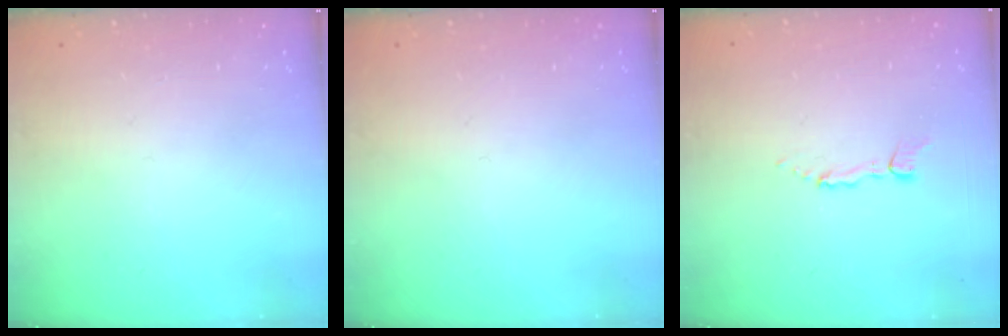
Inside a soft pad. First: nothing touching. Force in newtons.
{"total": 0.0}
{"total": 3.0, "press": 3.0, "slide": 0.2}